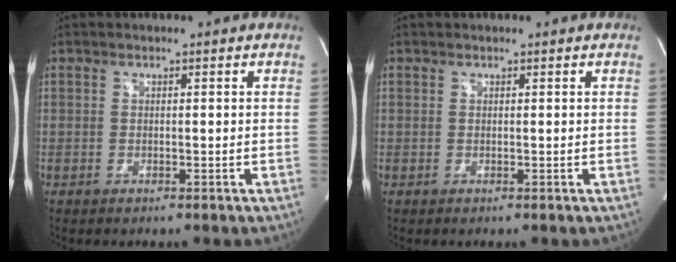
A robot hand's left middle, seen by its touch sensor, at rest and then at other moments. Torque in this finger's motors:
{"motor_torque": [-0.20, -0.05, -0.07, 0.01]}